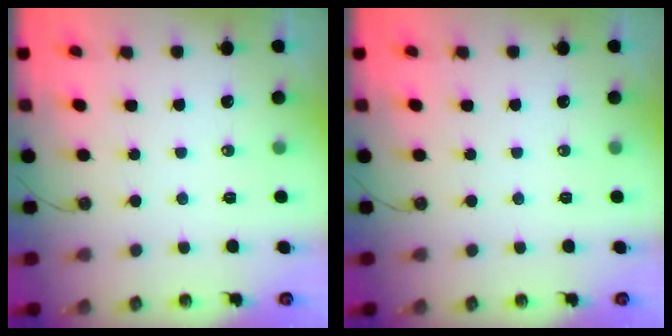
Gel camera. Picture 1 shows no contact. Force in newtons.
{"total": 0.0}